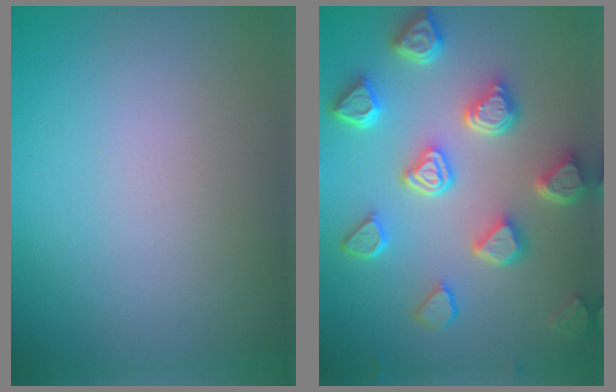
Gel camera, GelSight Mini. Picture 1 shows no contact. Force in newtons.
{"total": 6.7, "press": 5.4, "slide": 3.9}